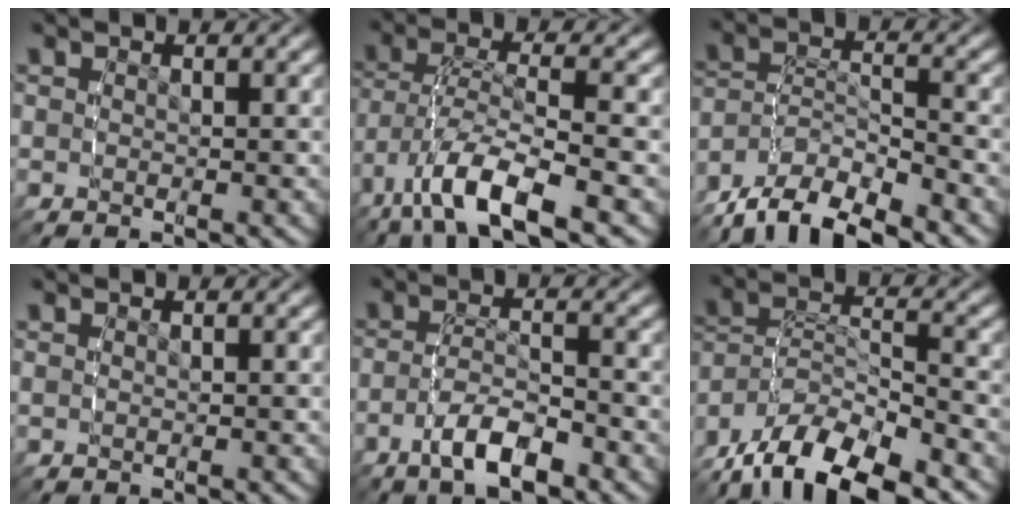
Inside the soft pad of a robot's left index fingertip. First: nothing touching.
{"total": 5.3, "force": [-2.3, 2.1, 4.3], "torque": [-0.107, -0.023, -0.022]}
{"total": 8.6, "force": [-5.4, 5.8, 3.1], "torque": [-0.076, -0.014, -0.094]}
{"total": 0.0}
{"total": 3.4, "force": [-2.3, 0.9, 2.4], "torque": [-0.046, 0.000, -0.039]}
{"total": 10.1, "force": [-5.2, 7.0, 5.0], "torque": [-0.122, -0.030, -0.081]}